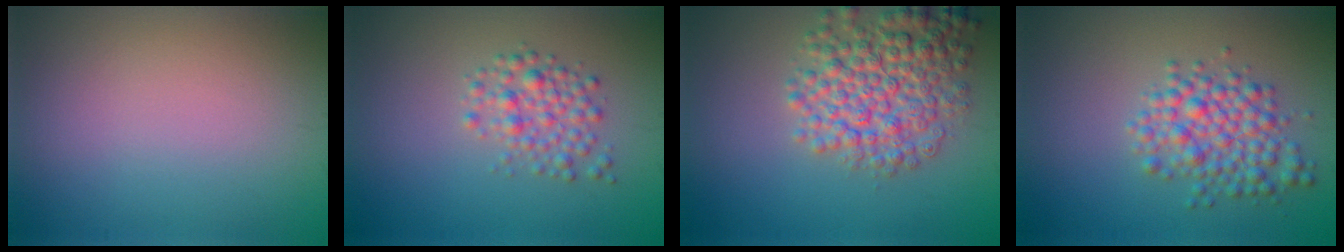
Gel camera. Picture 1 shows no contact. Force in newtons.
{"total": 2.5, "press": 2.5, "slide": 0.1}
{"total": 6.2, "press": 6.2, "slide": 0.2}
{"total": 4.3, "press": 4.3, "slide": 0.1}